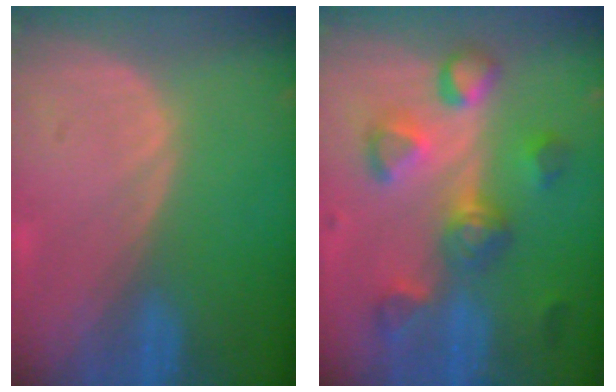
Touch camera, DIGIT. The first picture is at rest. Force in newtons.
{"total": 8.2, "press": 8.1, "slide": 1.2}